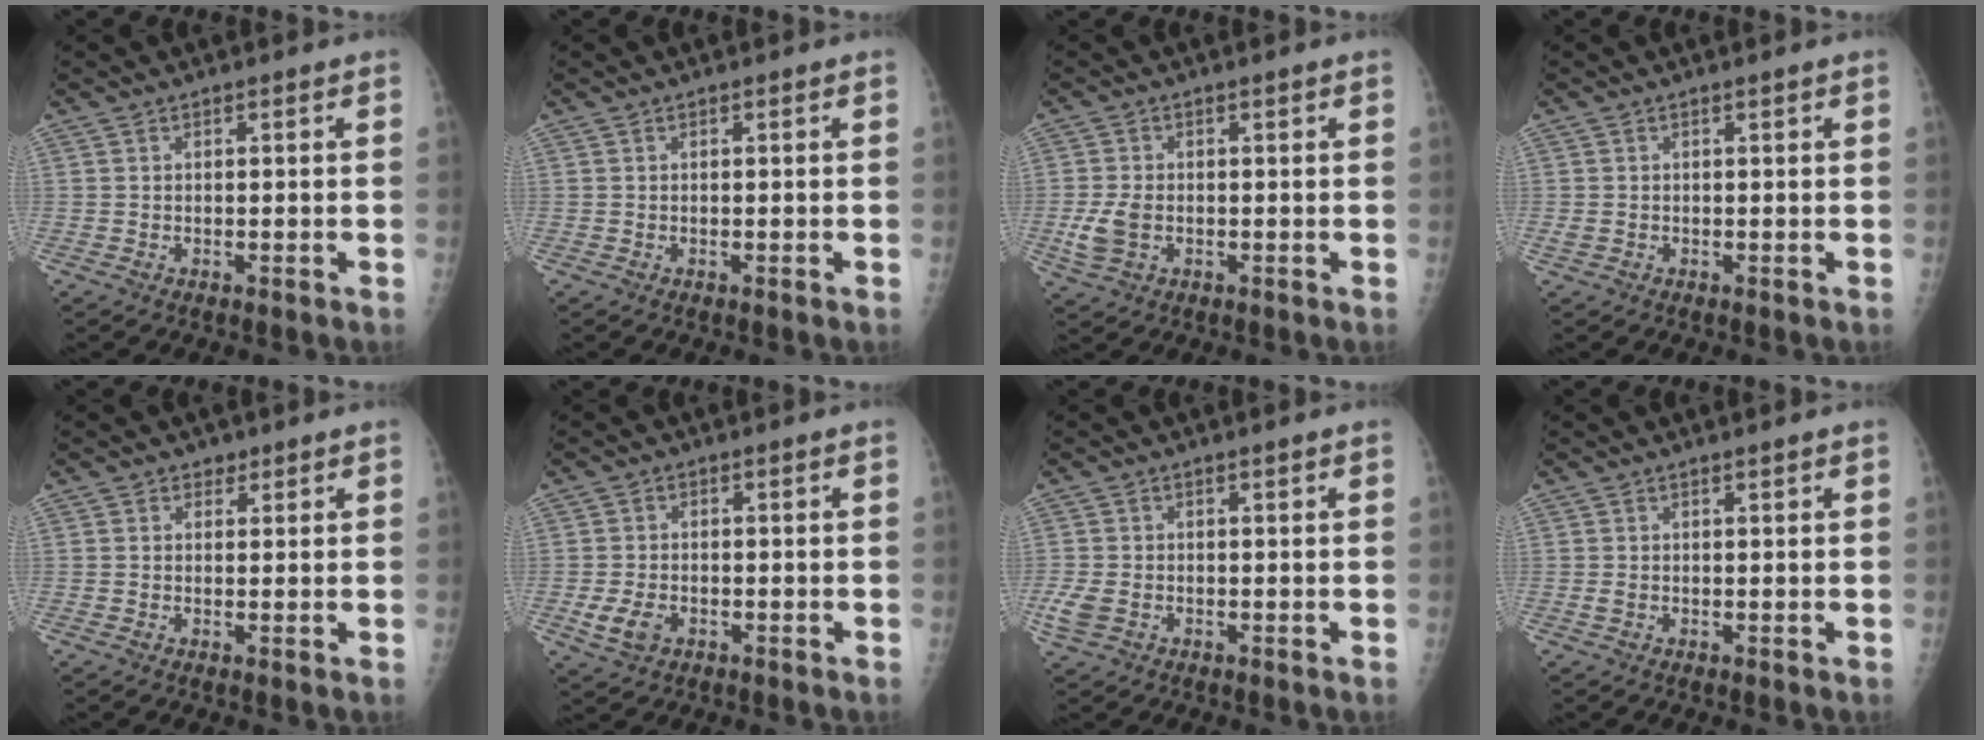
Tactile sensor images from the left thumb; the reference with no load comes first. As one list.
[{"total": 0.0}, {"total": 4.8, "force": [-0.6, 3.1, 3.6], "torque": [-0.082, -0.001, -0.008]}, {"total": 1.4, "force": [0.2, 0.9, 1.0], "torque": [-0.020, 0.006, 0.010]}, {"total": 1.2, "force": [0.8, 0.9, 0.2], "torque": [0.010, -0.004, 0.008]}, {"total": 4.6, "force": [-1.5, 3.2, 2.9], "torque": [-0.054, 0.001, -0.025]}, {"total": 4.1, "force": [-0.8, 2.9, 2.9], "torque": [-0.078, 0.003, -0.012]}, {"total": 1.1, "force": [0.3, 0.5, 1.0], "torque": [-0.020, 0.007, 0.010]}]